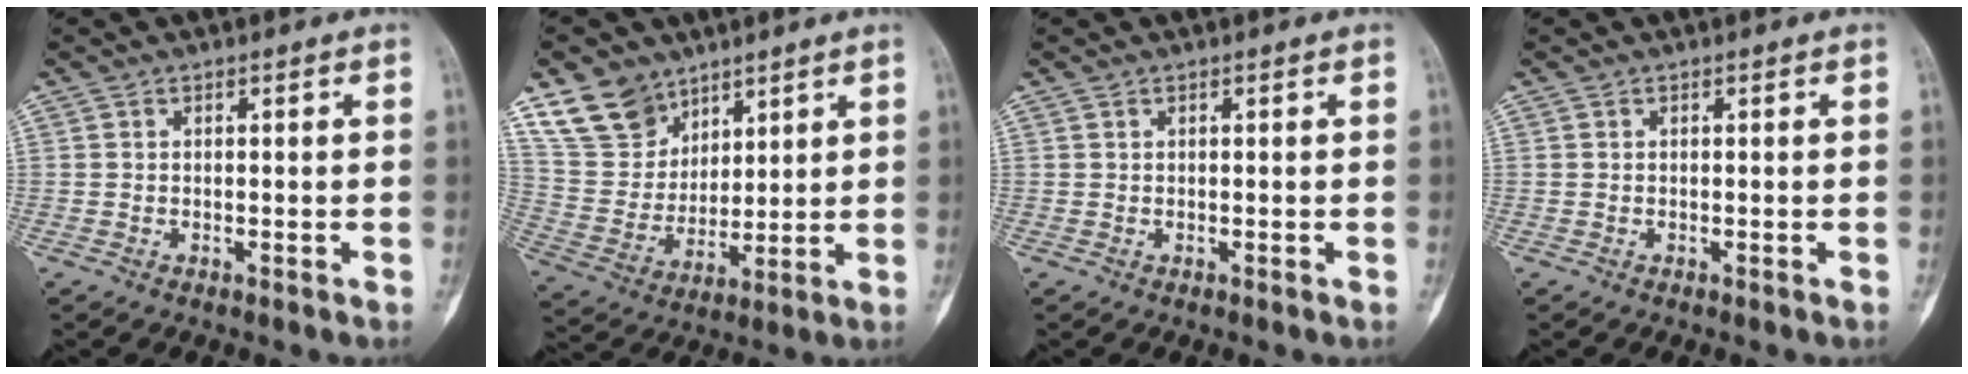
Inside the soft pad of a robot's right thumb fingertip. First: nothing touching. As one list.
[{"total": 12.2, "force": [8.4, 8.4, 3.1], "torque": [-0.033, -0.043, 0.178]}, {"total": 0.0}, {"total": 0.0}]